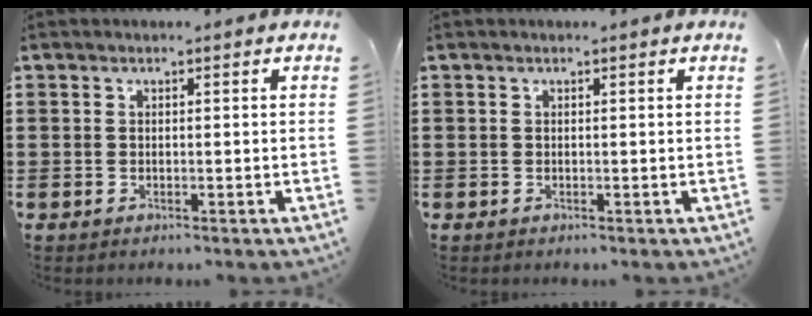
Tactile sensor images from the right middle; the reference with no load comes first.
{"total": 0.0}